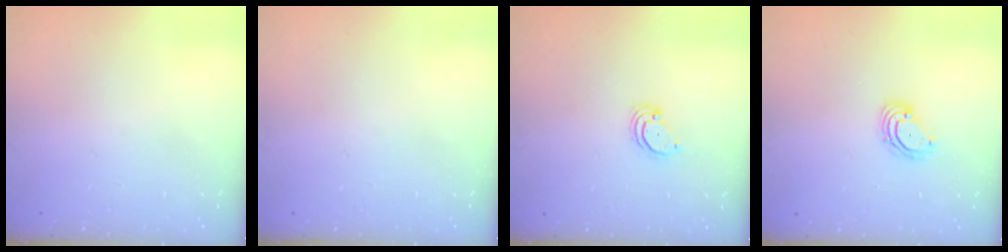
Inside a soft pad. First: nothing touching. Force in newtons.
{"total": 0.0}
{"total": 2.2, "press": 2.2, "slide": 0.3}
{"total": 3.2, "press": 3.2, "slide": 0.3}